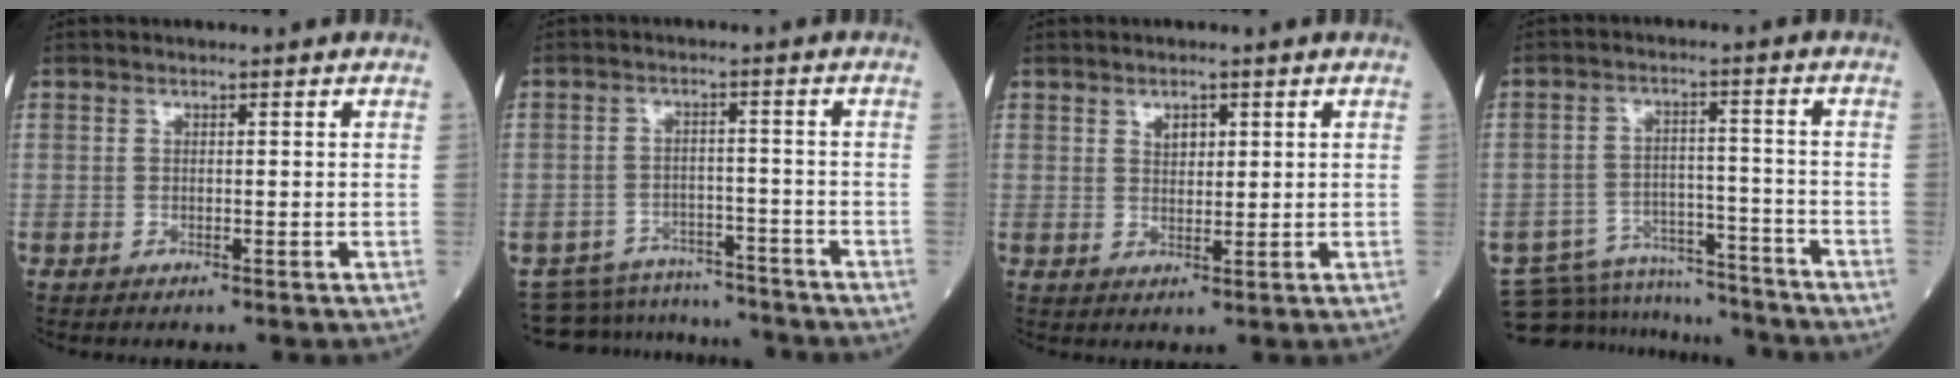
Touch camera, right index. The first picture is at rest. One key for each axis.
{"total": 10.4, "fx": -9.9, "fy": 3.1, "fz": 0.0, "tx": 0.003, "ty": 0.025, "tz": -0.140}
{"total": 2.2, "fx": 1.1, "fy": 1.3, "fz": 1.5, "tx": -0.023, "ty": 0.001, "tz": 0.020}
{"total": 13.0, "fx": -12.6, "fy": 3.0, "fz": 0.6, "tx": -0.009, "ty": 0.026, "tz": -0.190}